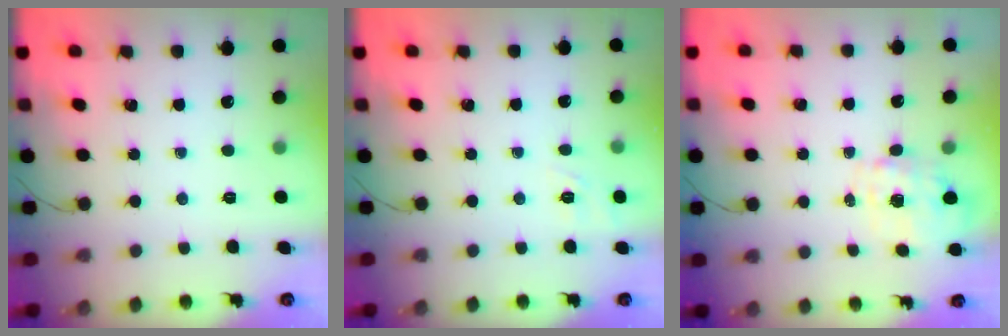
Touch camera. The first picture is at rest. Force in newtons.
{"total": 1.6, "press": 0.4, "slide": 1.5}
{"total": 7.0, "press": 7.0, "slide": 0.6}